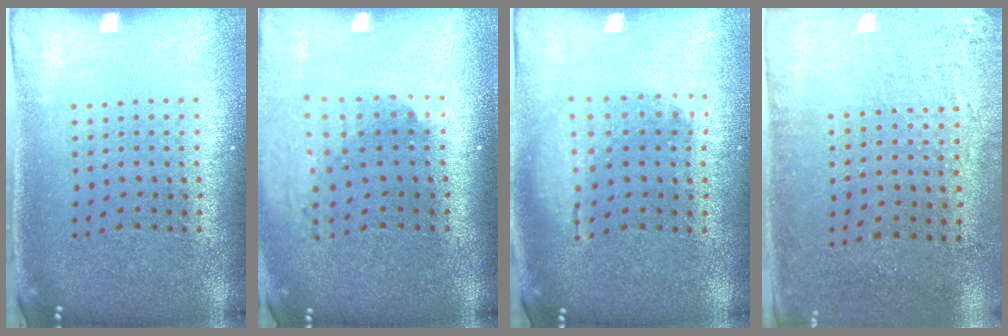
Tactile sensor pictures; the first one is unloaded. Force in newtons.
{"total": 1.9, "press": 1.4, "slide": 1.3}
{"total": 1.3, "press": 1.1, "slide": 0.6}
{"total": 2.9, "press": 2.4, "slide": 1.6}